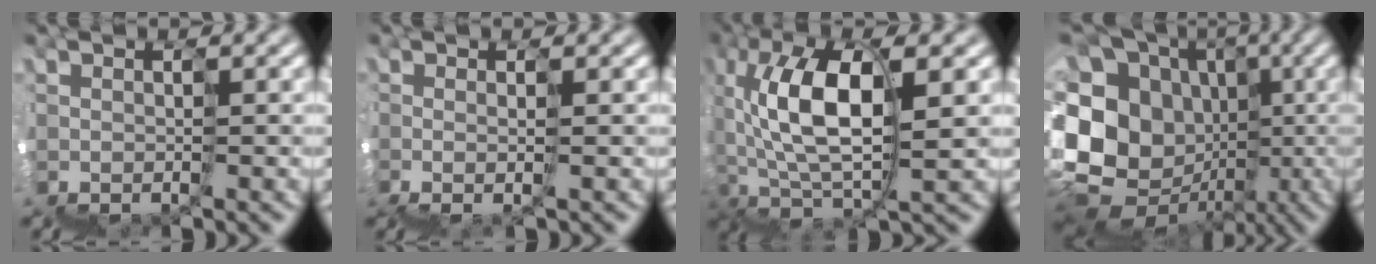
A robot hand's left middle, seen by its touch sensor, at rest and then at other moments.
{"total": 2.1, "force": [0.0, 0.7, 2.0], "torque": [0.002, 0.005, -0.001]}
{"total": 5.5, "force": [1.5, 1.7, 5.0], "torque": [-0.095, 0.030, 0.015]}
{"total": 14.2, "force": [-1.1, 13.7, 3.5], "torque": [-0.117, 0.047, -0.047]}